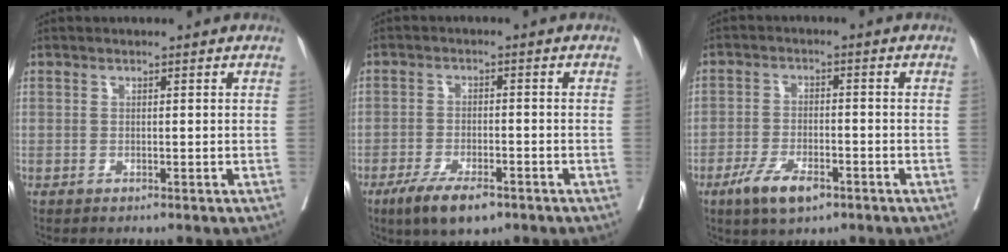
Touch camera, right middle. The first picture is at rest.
{"total": 7.3, "force": [-4.8, 2.3, 5.0], "torque": [-0.089, -0.010, -0.079]}
{"total": 6.4, "force": [-3.8, 2.5, 4.5], "torque": [-0.088, -0.005, -0.063]}